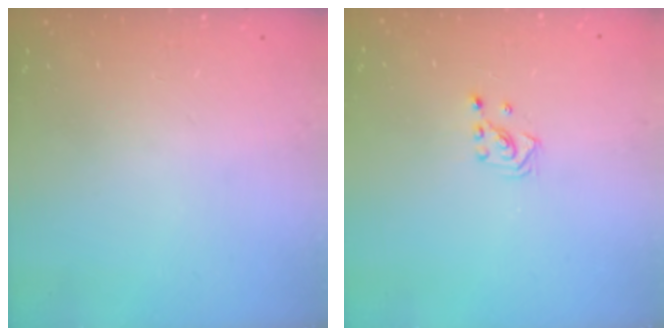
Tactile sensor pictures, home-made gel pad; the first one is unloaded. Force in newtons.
{"total": 2.6, "press": 2.6, "slide": 0.3}